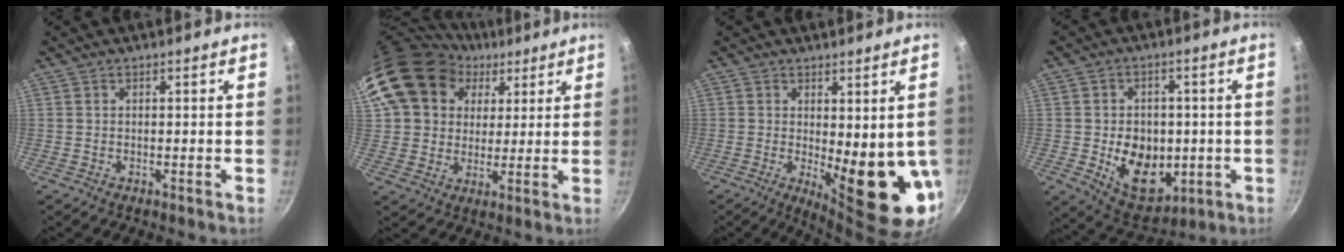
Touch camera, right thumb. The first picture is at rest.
{"total": 17.3, "force": [7.7, 13.8, 7.0], "torque": [-0.110, 0.006, 0.135]}
{"total": 12.4, "force": [-0.4, 4.3, 11.6], "torque": [-0.136, -0.025, 0.009]}
{"total": 13.9, "force": [-2.0, 10.3, 9.1], "torque": [-0.097, -0.005, -0.011]}